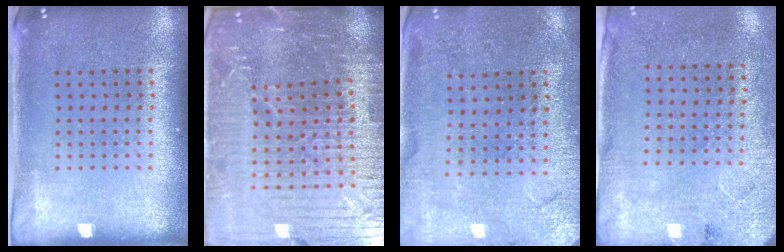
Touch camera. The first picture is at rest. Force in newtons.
{"total": 6.9, "press": 6.0, "slide": 3.4}
{"total": 0.7, "press": 0.7, "slide": 0.1}
{"total": 2.6, "press": 2.2, "slide": 1.5}